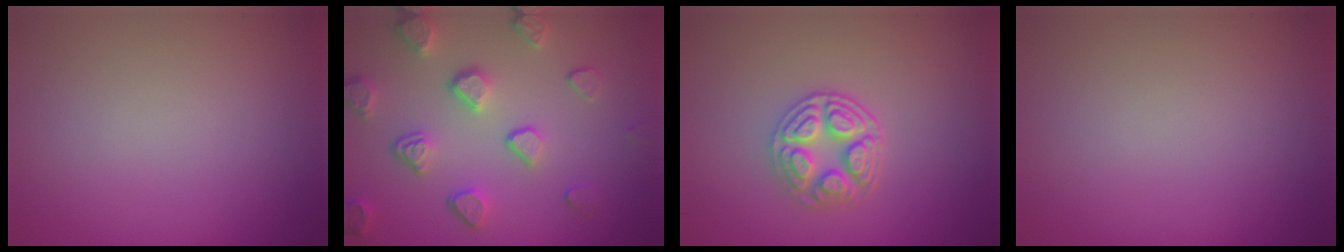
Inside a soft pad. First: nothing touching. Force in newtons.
{"total": 5.1, "press": 4.0, "slide": 3.2}
{"total": 3.7, "press": 3.3, "slide": 1.8}
{"total": 0.0}